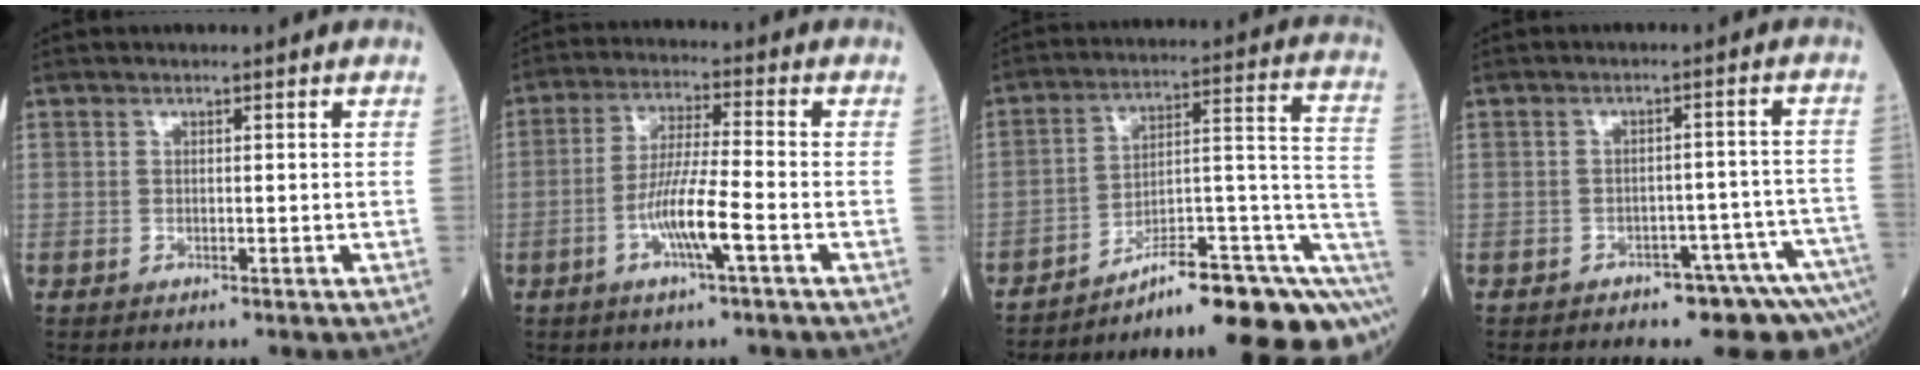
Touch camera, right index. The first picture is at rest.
{"total": 8.0, "force": [-3.0, 0.0, 7.5], "torque": [-0.146, -0.003, -0.059]}
{"total": 19.1, "force": [-14.5, 1.5, 12.3], "torque": [-0.098, 0.048, -0.208]}
{"total": 8.5, "force": [-7.3, 2.3, 3.7], "torque": [-0.021, 0.031, -0.091]}